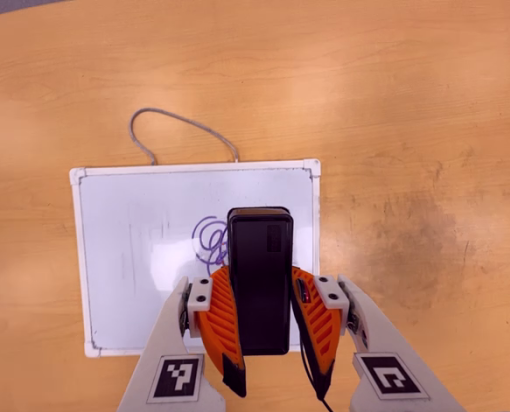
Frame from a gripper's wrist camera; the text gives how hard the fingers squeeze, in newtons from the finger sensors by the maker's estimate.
{"total": 8.0, "left": 6.5, "right": 9.5}